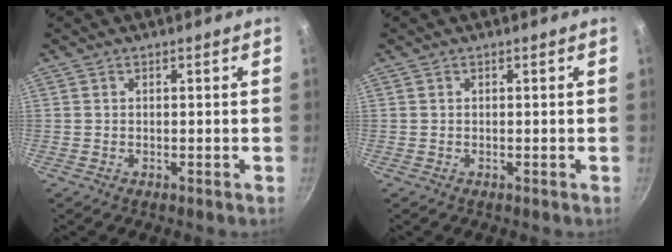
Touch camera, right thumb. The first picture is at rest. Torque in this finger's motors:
{"motor_torque": [-0.02, 0.02, 0.03, 0.00, 0.00]}